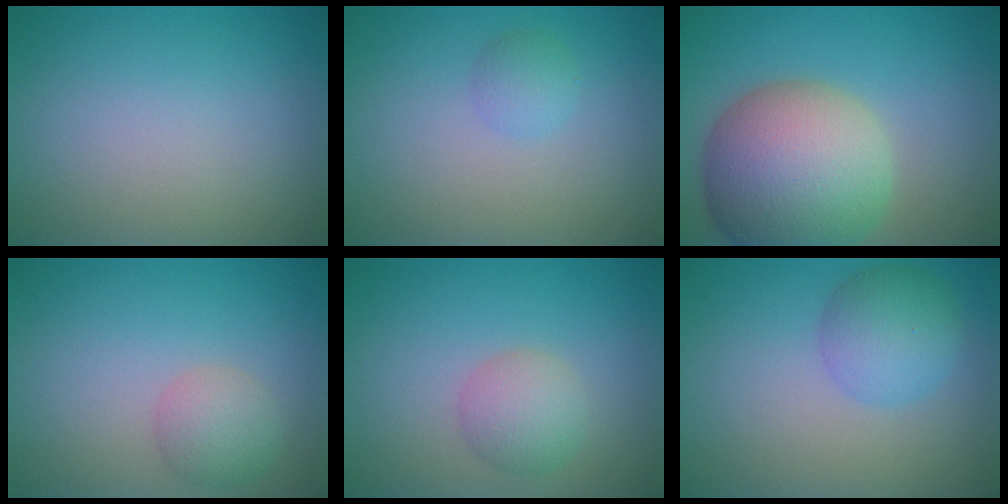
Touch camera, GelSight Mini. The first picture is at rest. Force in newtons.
{"total": 1.3, "press": 1.3, "slide": 0.0}
{"total": 12.3, "press": 12.2, "slide": 1.1}
{"total": 2.5, "press": 2.5, "slide": 0.1}
{"total": 2.9, "press": 2.9, "slide": 0.1}
{"total": 3.9, "press": 3.9, "slide": 0.1}